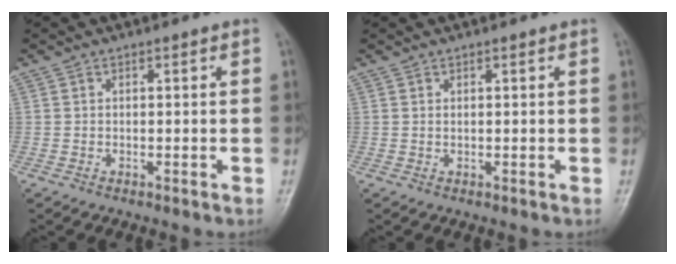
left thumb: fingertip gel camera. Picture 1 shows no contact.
{"total": 0.6, "force": [0.4, 0.2, 0.4], "torque": [-0.006, -0.003, 0.007]}